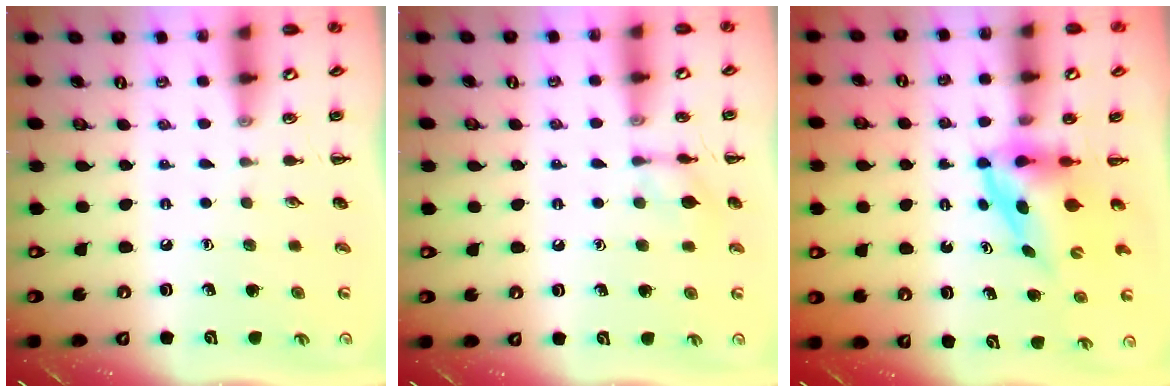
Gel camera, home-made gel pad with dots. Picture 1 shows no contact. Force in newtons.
{"total": 7.3, "press": 7.2, "slide": 0.7}
{"total": 3.9, "press": 3.8, "slide": 0.8}